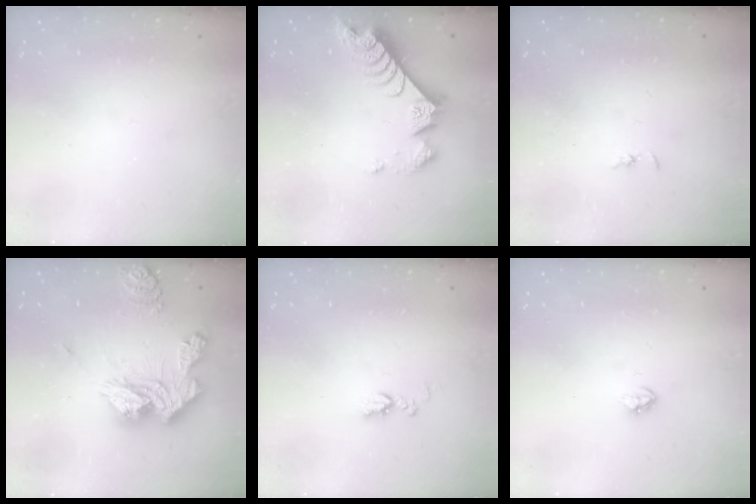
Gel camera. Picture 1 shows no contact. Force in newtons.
{"total": 8.8, "press": 8.8, "slide": 0.8}
{"total": 1.3, "press": 1.2, "slide": 0.3}
{"total": 20.4, "press": 20.3, "slide": 1.9}
{"total": 6.9, "press": 6.8, "slide": 0.8}
{"total": 3.4, "press": 3.4, "slide": 0.3}